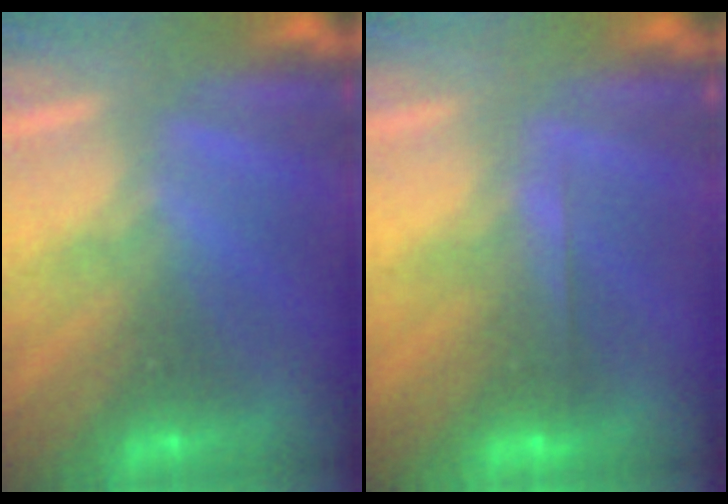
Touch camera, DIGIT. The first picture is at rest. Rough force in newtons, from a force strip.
{"total": 2.6}